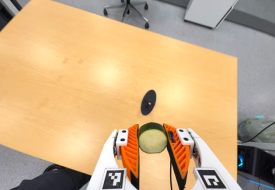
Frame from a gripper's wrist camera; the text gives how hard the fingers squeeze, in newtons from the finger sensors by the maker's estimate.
{"total": 12.3, "left": 11.6, "right": 13.0}